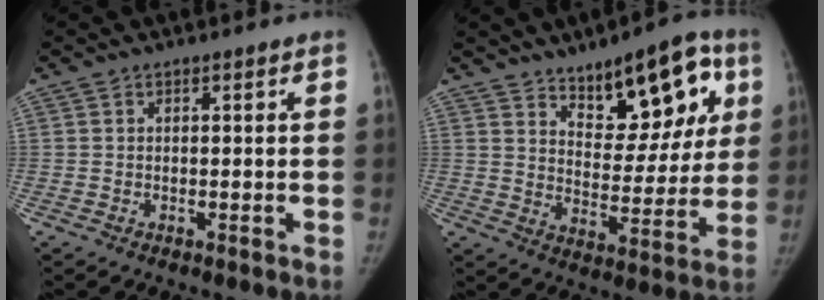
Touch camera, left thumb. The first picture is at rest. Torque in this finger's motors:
{"motor_torque": [0.32, 0.81, 0.21, 0.12, 0.05]}